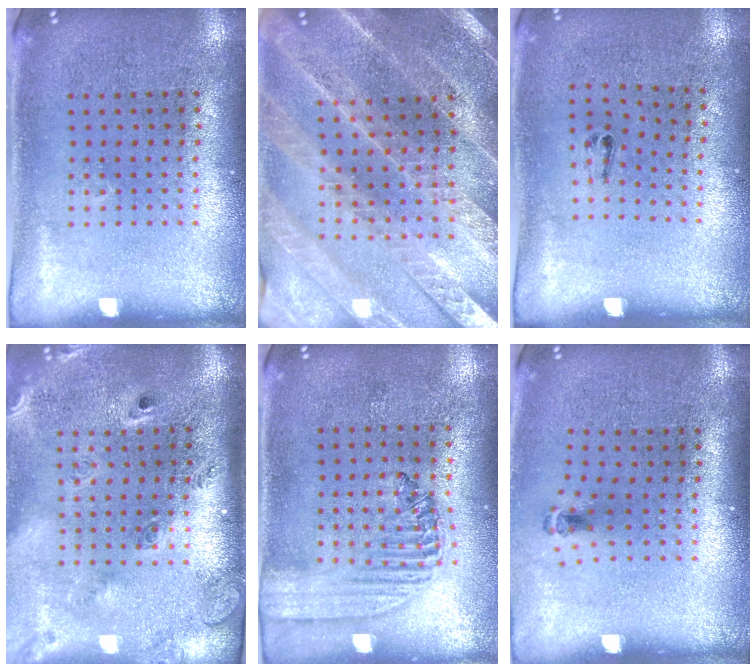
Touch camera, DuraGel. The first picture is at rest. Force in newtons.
{"total": 2.8, "press": 2.7, "slide": 0.4}
{"total": 0.6, "press": 0.2, "slide": 0.5}
{"total": 2.7, "press": 2.0, "slide": 1.8}
{"total": 1.5, "press": 1.3, "slide": 0.7}
{"total": 0.6, "press": 0.4, "slide": 0.5}